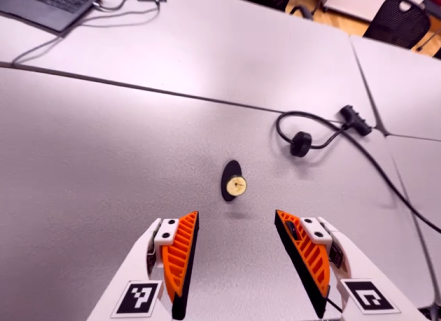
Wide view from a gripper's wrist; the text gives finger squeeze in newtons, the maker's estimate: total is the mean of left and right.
{"total": 0.0}